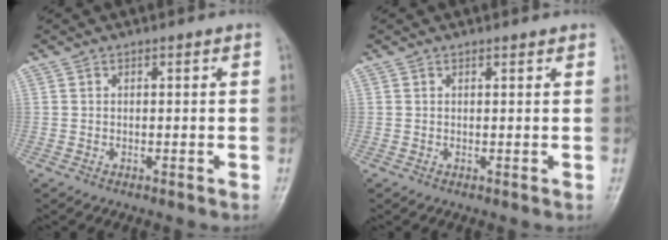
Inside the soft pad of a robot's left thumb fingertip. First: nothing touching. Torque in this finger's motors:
{"motor_torque": [-0.17, -0.06, -0.10, -0.10, 0.03]}